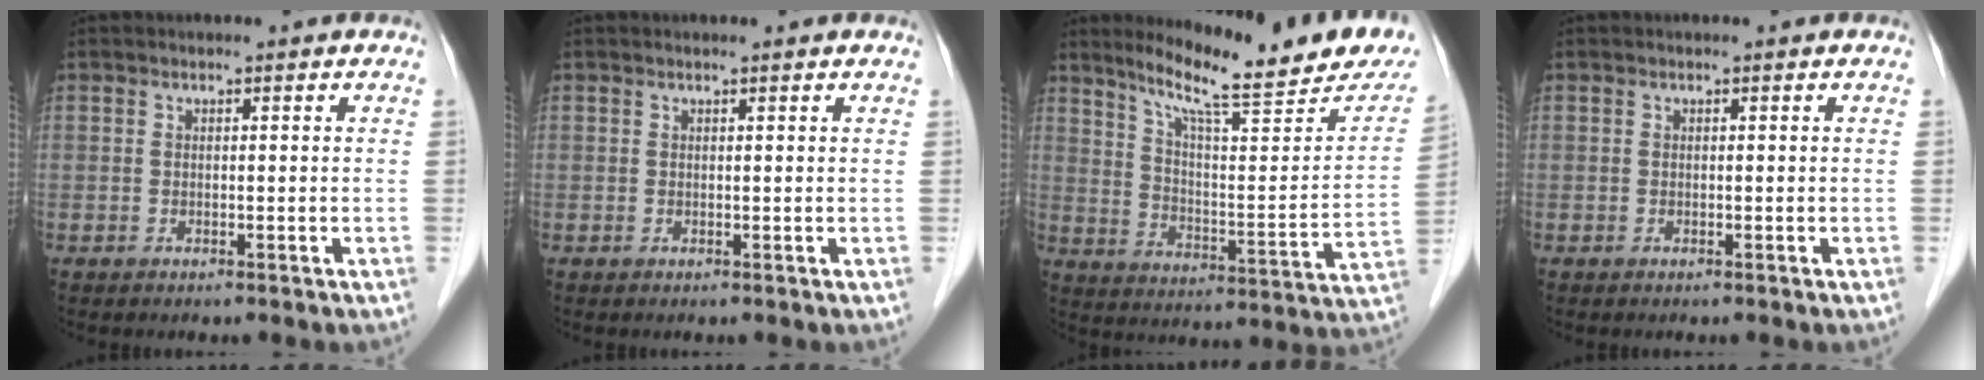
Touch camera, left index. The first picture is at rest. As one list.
[{"total": 1.0, "force": [0.9, 0.0, 0.3], "torque": [-0.013, 0.007, 0.013]}, {"total": 21.9, "force": [17.4, 2.7, 13.1], "torque": [-0.193, -0.024, 0.243]}, {"total": 0.0}]